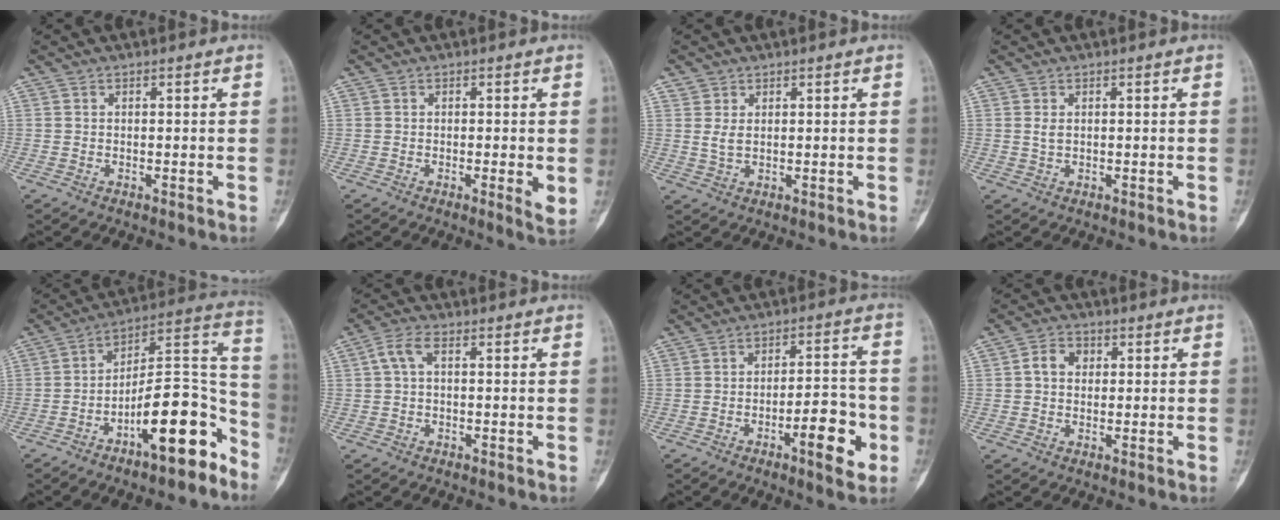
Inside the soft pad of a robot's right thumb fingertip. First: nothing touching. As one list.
[{"total": 3.2, "force": [-0.2, 0.5, 3.1], "torque": [-0.051, -0.011, -0.007]}, {"total": 2.3, "force": [0.9, 1.7, 1.3], "torque": [-0.021, -0.004, 0.021]}, {"total": 1.2, "force": [0.3, 0.7, 1.0], "torque": [-0.018, 0.002, 0.009]}, {"total": 17.2, "force": [-9.8, 5.7, 12.9], "torque": [-0.167, 0.104, -0.160]}, {"total": 3.4, "force": [0.4, 1.5, 3.0], "torque": [-0.068, 0.013, 0.004]}, {"total": 10.0, "force": [-4.0, 3.1, 8.7], "torque": [-0.111, 0.027, -0.060]}, {"total": 4.0, "force": [0.6, 3.2, 2.3], "torque": [-0.029, 0.012, 0.005]}]